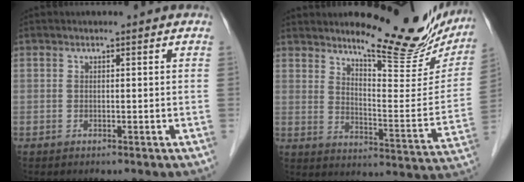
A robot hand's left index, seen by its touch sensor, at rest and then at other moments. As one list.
[{"total": 17.0, "force": [14.2, 3.7, 8.7], "torque": [-0.106, -0.048, 0.181]}]